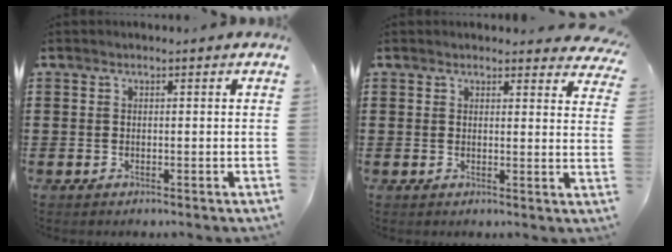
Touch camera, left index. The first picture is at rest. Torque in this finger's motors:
{"motor_torque": [0.76, 0.15, 0.47, 0.03]}